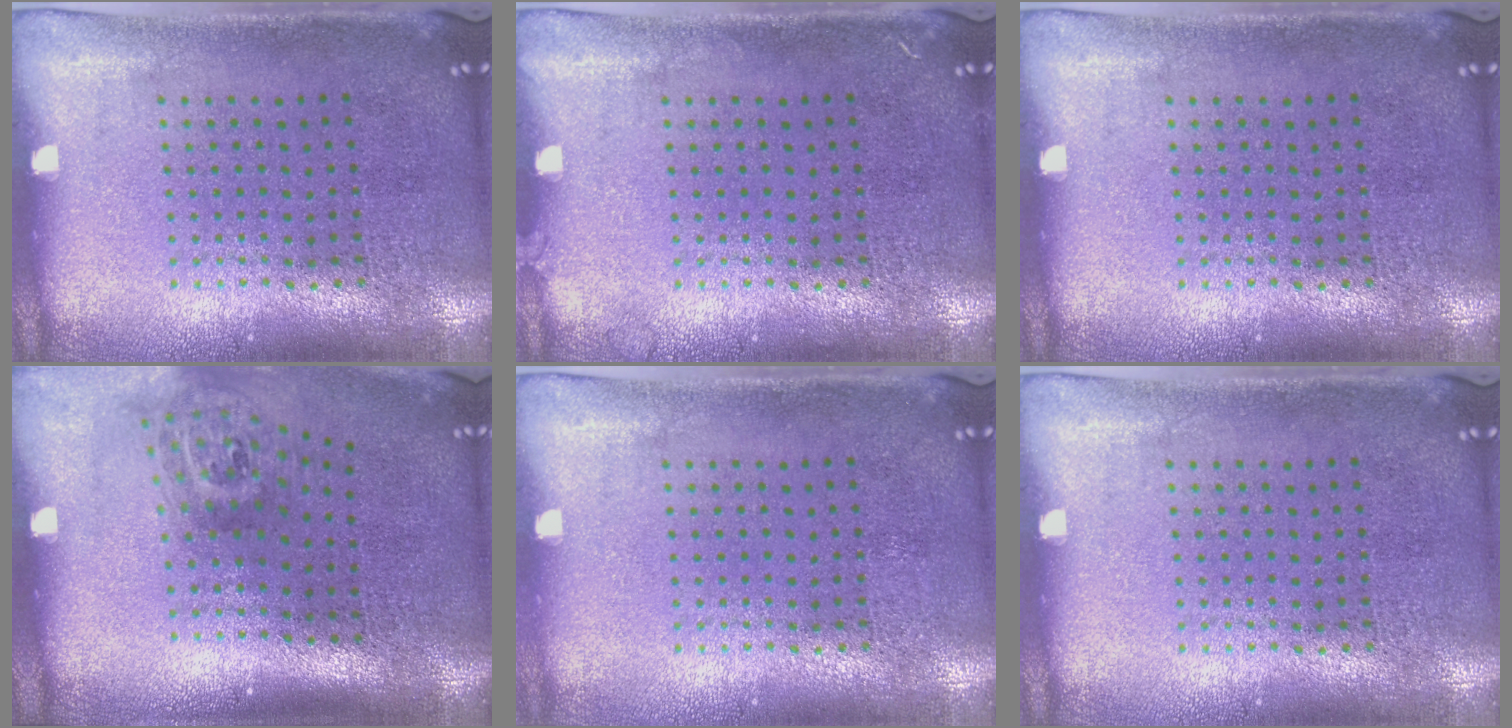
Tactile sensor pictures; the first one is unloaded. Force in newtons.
{"total": 0.6, "press": 0.5, "slide": 0.1}
{"total": 0.0}
{"total": 1.8, "press": 1.2, "slide": 1.3}
{"total": 0.0}
{"total": 0.0}